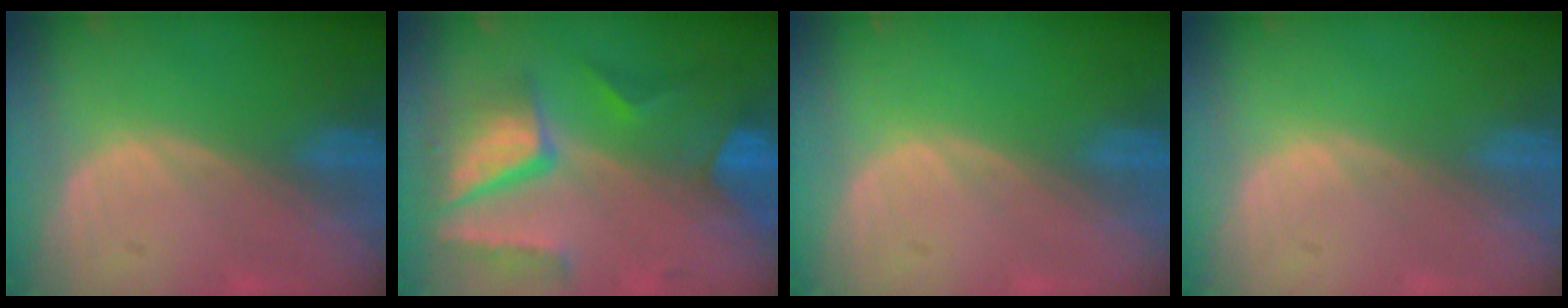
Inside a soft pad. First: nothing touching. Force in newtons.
{"total": 10.4, "press": 8.8, "slide": 5.5}
{"total": 0.0}
{"total": 0.0}